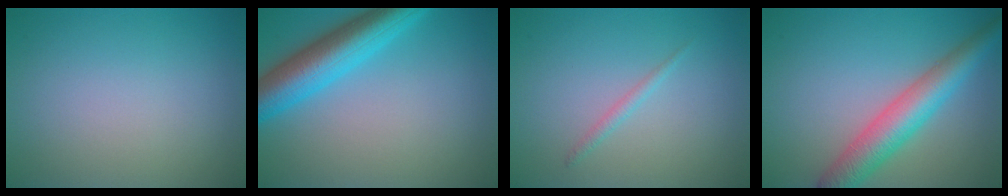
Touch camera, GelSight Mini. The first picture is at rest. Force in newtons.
{"total": 7.1, "press": 7.0, "slide": 0.3}
{"total": 0.9, "press": 0.9, "slide": 0.1}
{"total": 5.8, "press": 5.8, "slide": 0.1}